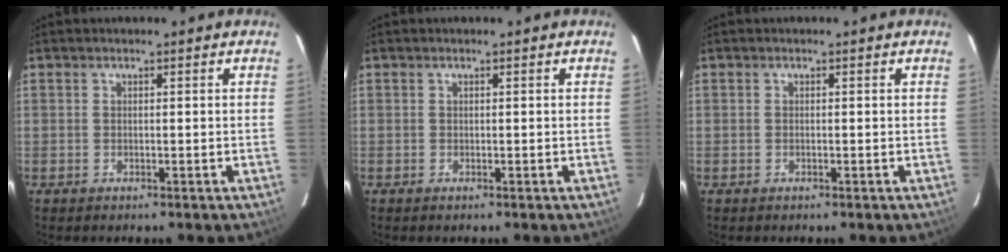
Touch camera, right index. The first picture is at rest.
{"total": 0.0}
{"total": 0.0}